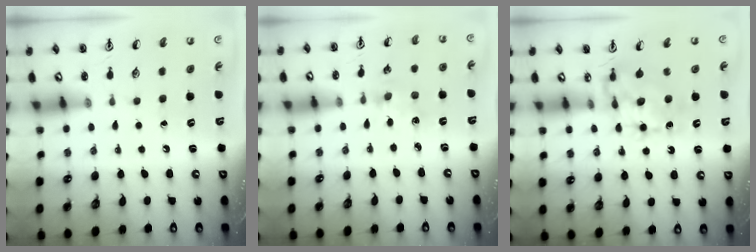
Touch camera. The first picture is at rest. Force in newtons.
{"total": 1.7, "press": 1.7, "slide": 0.3}
{"total": 7.5, "press": 7.5, "slide": 0.7}